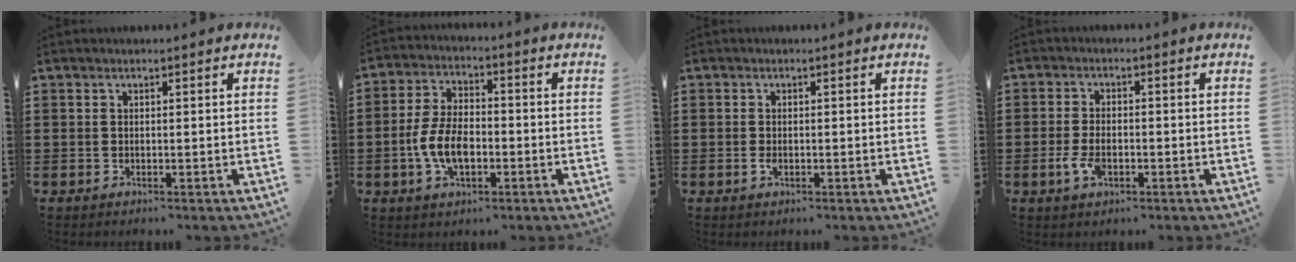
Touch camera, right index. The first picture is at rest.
{"total": 7.7, "force": [-2.0, 4.2, 6.1], "torque": [-0.140, 0.003, -0.043]}
{"total": 1.0, "force": [-0.3, 0.5, 0.8], "torque": [-0.018, -0.005, -0.005]}
{"total": 3.7, "force": [-1.4, 1.8, 2.9], "torque": [-0.073, -0.009, -0.028]}